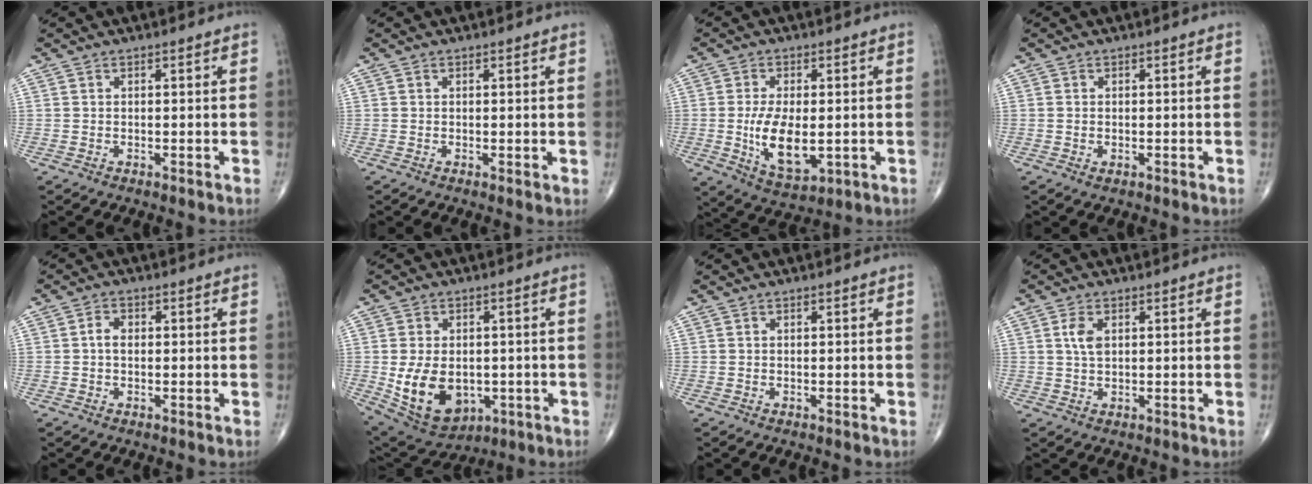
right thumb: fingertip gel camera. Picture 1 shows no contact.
{"total": 0.5, "force": [0.1, 0.2, 0.5], "torque": [-0.009, -0.003, 0.000]}
{"total": 12.0, "force": [-1.3, 5.9, 10.3], "torque": [-0.185, -0.016, -0.012]}
{"total": 0.9, "force": [-0.2, 0.6, 0.7], "torque": [-0.014, -0.001, -0.002]}
{"total": 2.3, "force": [0.0, 1.6, 1.6], "torque": [-0.025, 0.009, -0.004]}
{"total": 13.3, "force": [-2.2, 9.2, 9.3], "torque": [-0.141, -0.001, -0.010]}
{"total": 0.0}
{"total": 3.3, "force": [0.9, 1.8, 2.6], "torque": [-0.051, 0.000, 0.018]}